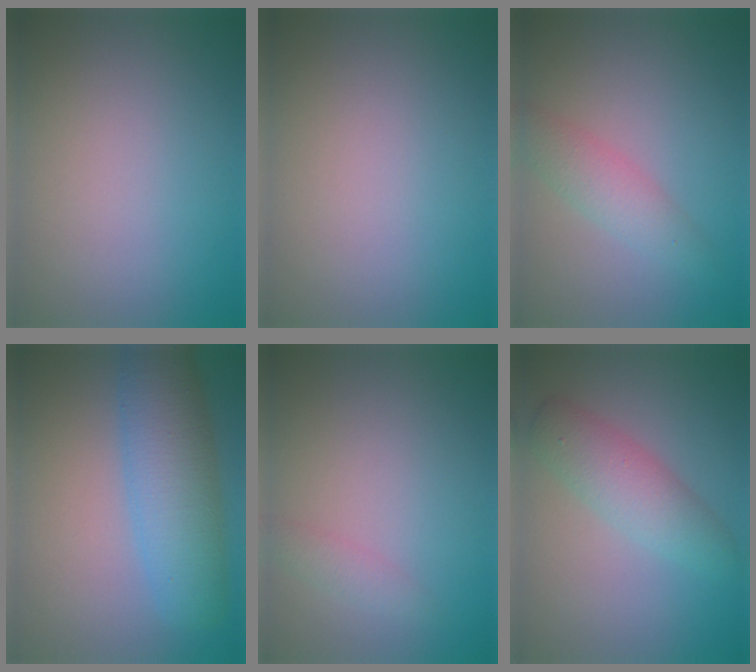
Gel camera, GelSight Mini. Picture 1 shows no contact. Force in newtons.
{"total": 0.0}
{"total": 2.8, "press": 2.8, "slide": 0.1}
{"total": 7.4, "press": 7.4, "slide": 0.3}
{"total": 1.3, "press": 1.3, "slide": 0.0}
{"total": 3.9, "press": 3.9, "slide": 0.0}